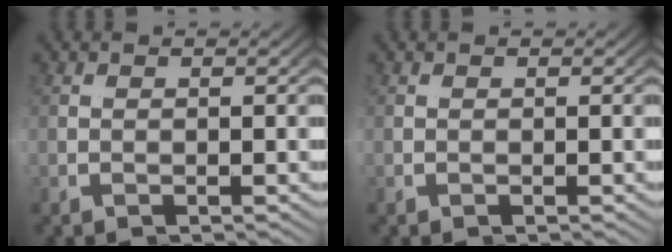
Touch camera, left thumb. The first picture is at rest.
{"total": 0.0}